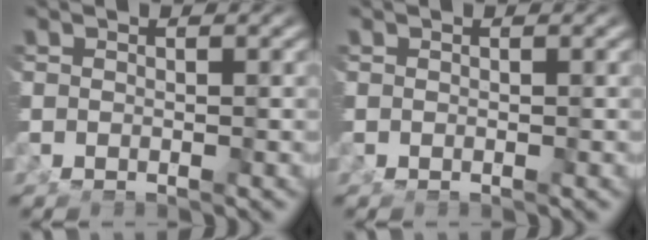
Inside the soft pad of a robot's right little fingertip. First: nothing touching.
{"total": 0.0}